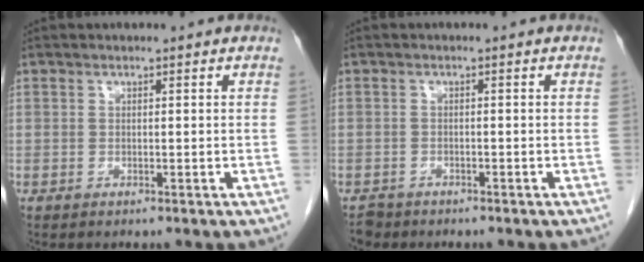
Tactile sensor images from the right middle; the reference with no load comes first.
{"total": 2.1, "force": [-1.8, 1.1, -0.1], "torque": [-0.006, 0.000, -0.030]}